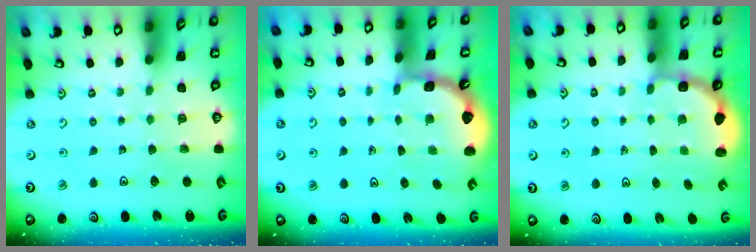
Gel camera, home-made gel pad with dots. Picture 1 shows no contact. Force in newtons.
{"total": 1.3, "press": 1.3, "slide": 0.1}
{"total": 3.0, "press": 2.3, "slide": 1.8}